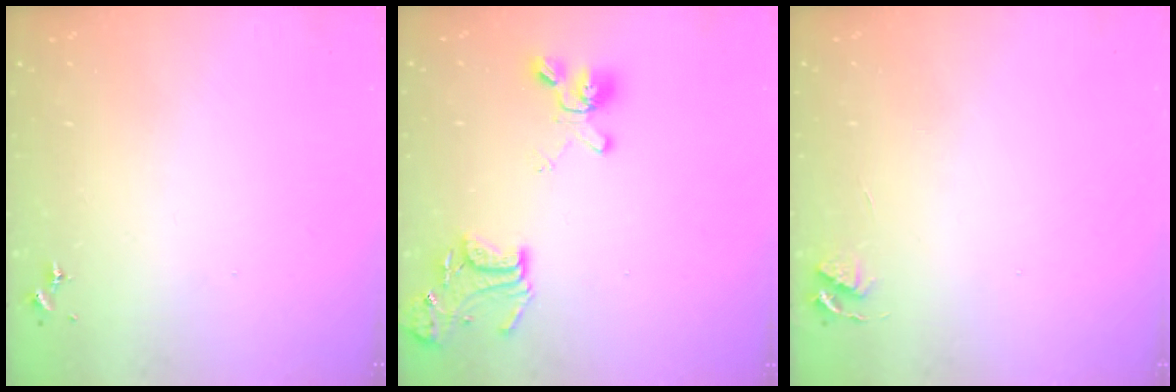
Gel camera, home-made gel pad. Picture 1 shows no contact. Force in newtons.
{"total": 15.8, "press": 15.7, "slide": 1.9}
{"total": 3.5, "press": 3.4, "slide": 0.5}